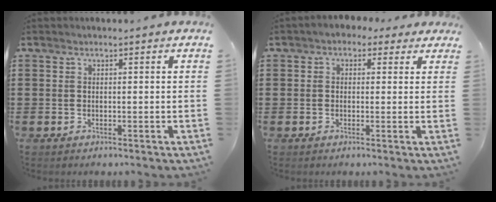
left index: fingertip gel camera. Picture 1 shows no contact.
{"total": 1.6, "force": [0.3, 1.4, 0.7], "torque": [-0.019, 0.009, 0.003]}